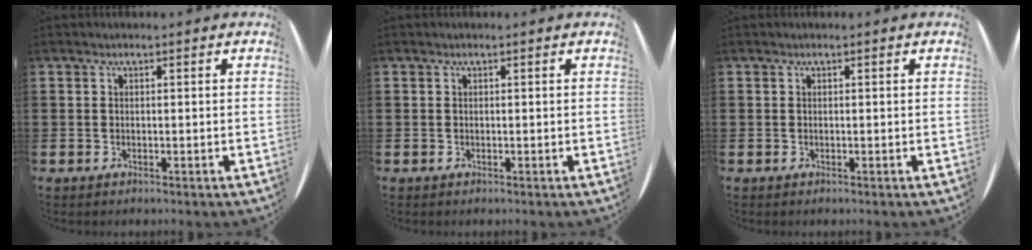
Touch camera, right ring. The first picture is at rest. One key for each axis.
{"total": 0.0}
{"total": 0.0}